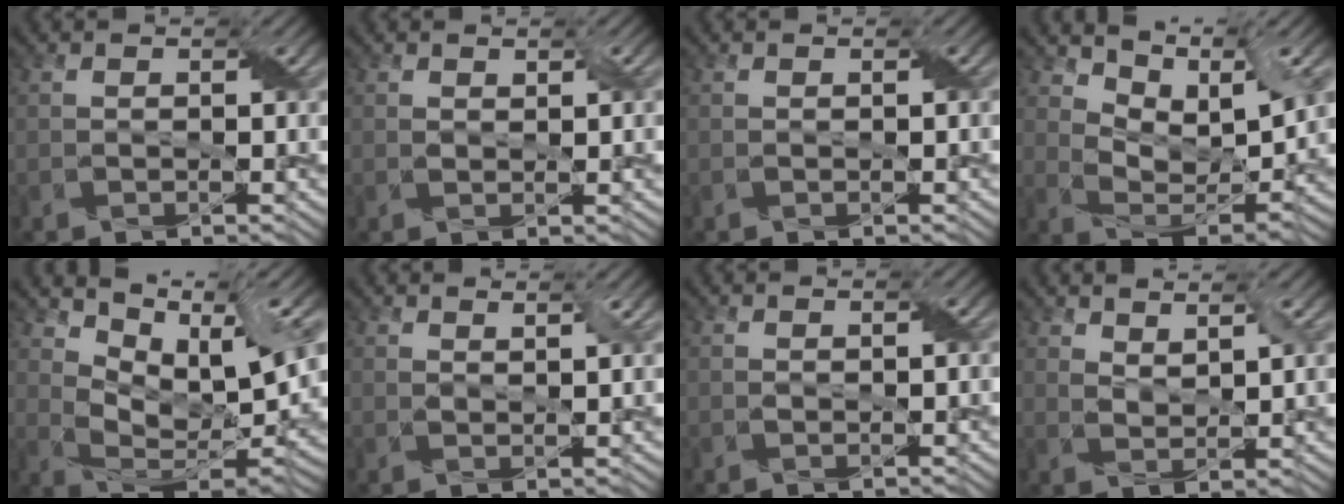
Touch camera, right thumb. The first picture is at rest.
{"total": 1.1, "force": [0.6, 0.5, 0.7], "torque": [-0.016, 0.000, 0.014]}
{"total": 0.0}
{"total": 9.4, "force": [6.4, 3.5, 6.0], "torque": [-0.130, -0.004, 0.114]}
{"total": 11.7, "force": [5.8, 4.8, 8.9], "torque": [-0.167, 0.002, 0.109]}
{"total": 1.4, "force": [1.1, 0.2, 0.9], "torque": [-0.020, 0.000, 0.021]}
{"total": 0.6, "force": [0.1, 0.1, 0.5], "torque": [-0.012, 0.002, 0.002]}
{"total": 3.4, "force": [2.5, 1.0, 2.0], "torque": [-0.045, -0.001, 0.050]}